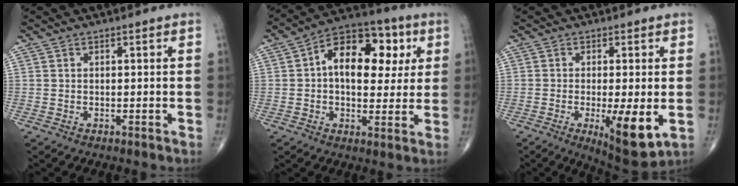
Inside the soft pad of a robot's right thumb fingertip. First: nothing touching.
{"total": 16.4, "force": [3.6, 9.9, 12.5], "torque": [-0.153, 0.017, 0.046]}
{"total": 9.8, "force": [-2.3, 2.6, 9.2], "torque": [-0.137, -0.025, -0.028]}